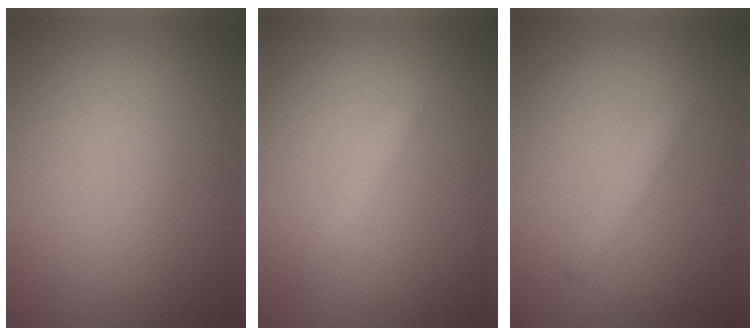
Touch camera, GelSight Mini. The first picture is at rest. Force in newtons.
{"total": 1.2, "press": 1.2, "slide": 0.0}
{"total": 1.2, "press": 1.2, "slide": 0.0}